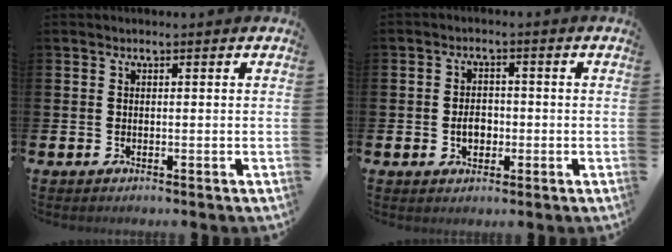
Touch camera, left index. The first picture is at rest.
{"total": 3.1, "force": [-0.8, 2.2, 2.0], "torque": [-0.021, -0.003, -0.022]}